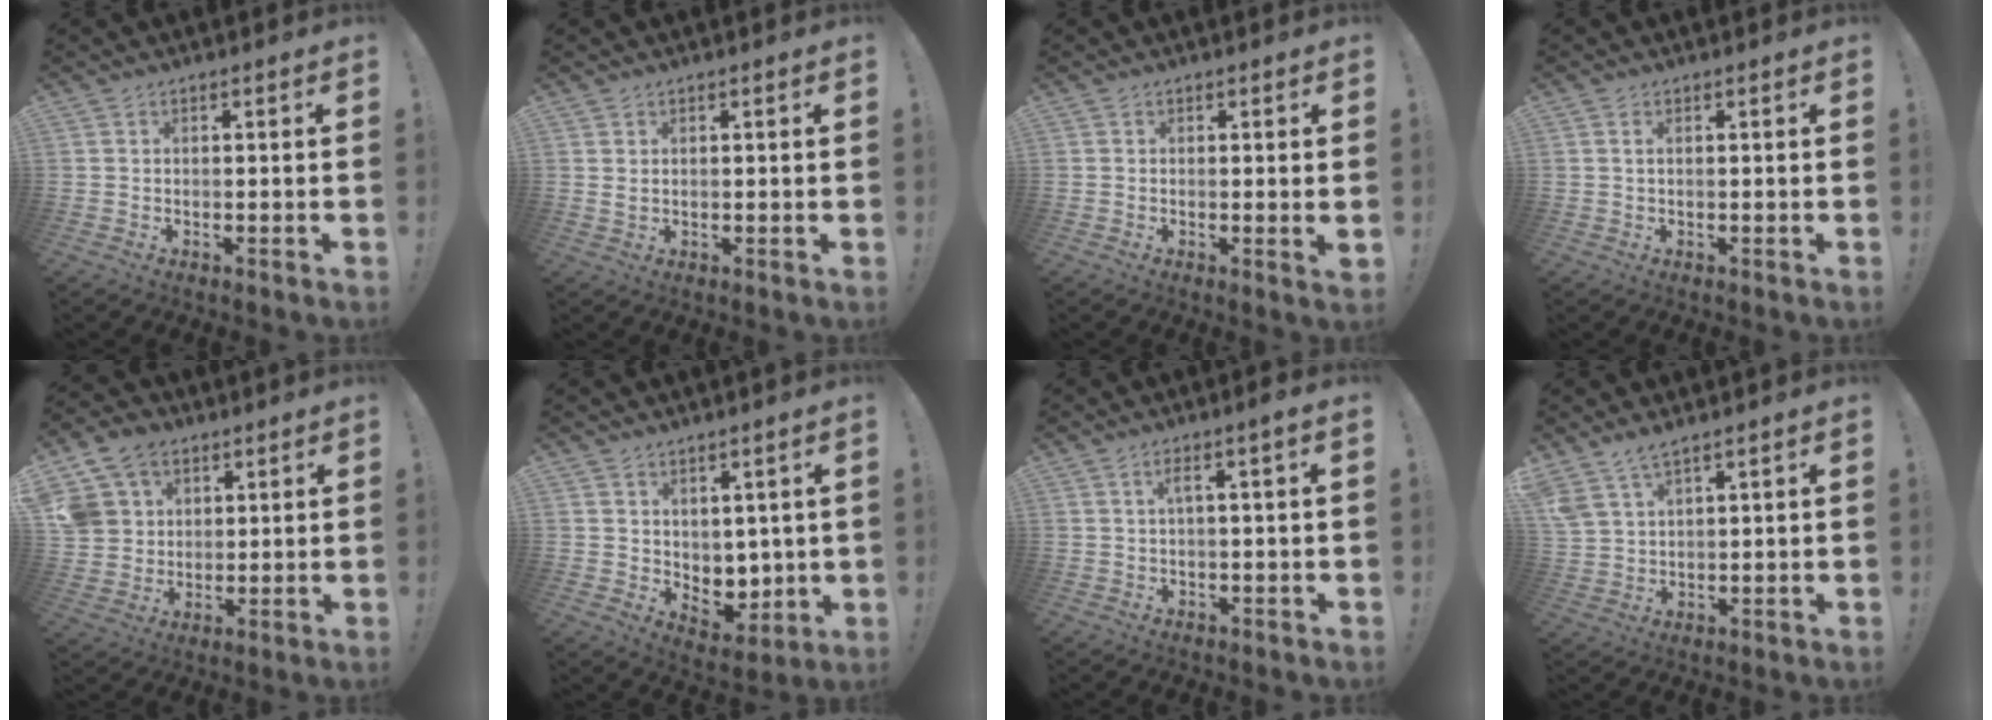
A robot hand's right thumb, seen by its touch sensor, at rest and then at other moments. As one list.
[{"total": 1.4, "force": [0.9, 0.9, 0.7], "torque": [-0.013, 0.002, 0.015]}, {"total": 1.8, "force": [0.6, -0.2, 1.7], "torque": [-0.013, -0.008, 0.006]}, {"total": 0.9, "force": [0.2, 0.2, 0.9], "torque": [-0.024, 0.004, 0.004]}, {"total": 13.5, "force": [6.5, 10.5, 5.5], "torque": [-0.098, -0.023, 0.135]}, {"total": 6.1, "force": [3.3, 4.9, 1.6], "torque": [-0.012, -0.037, 0.069]}, {"total": 3.7, "force": [0.2, 0.1, 3.7], "torque": [-0.068, 0.005, 0.000]}, {"total": 5.7, "force": [4.7, 1.6, 2.8], "torque": [-0.068, -0.019, 0.093]}]